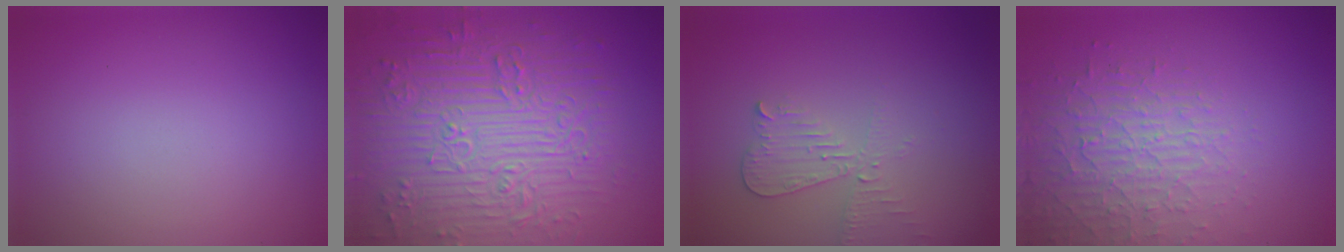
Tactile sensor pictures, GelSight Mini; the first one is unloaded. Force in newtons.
{"total": 9.4, "press": 6.8, "slide": 6.5}
{"total": 2.4, "press": 2.4, "slide": 0.5}
{"total": 4.5, "press": 3.6, "slide": 2.7}